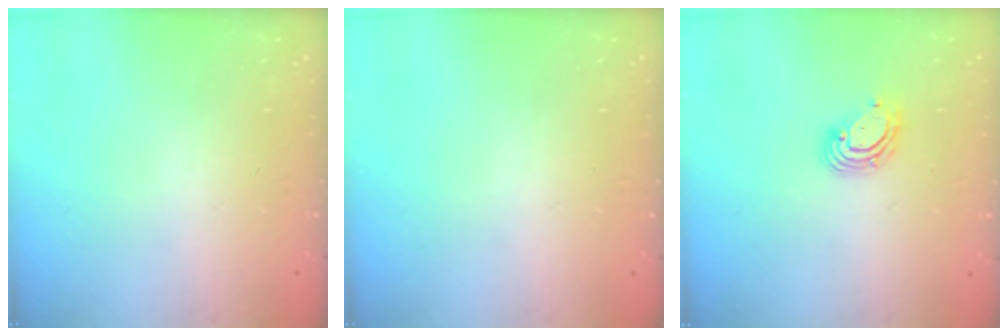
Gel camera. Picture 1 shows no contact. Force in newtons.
{"total": 0.0}
{"total": 6.2, "press": 6.1, "slide": 0.9}